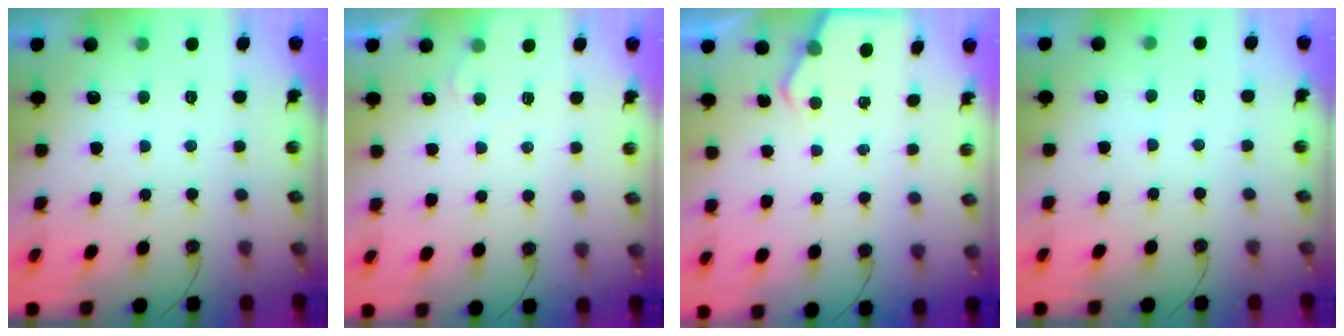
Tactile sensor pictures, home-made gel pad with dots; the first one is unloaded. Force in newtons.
{"total": 4.4, "press": 4.4, "slide": 0.6}
{"total": 2.6, "press": 2.5, "slide": 0.4}
{"total": 2.7, "press": 2.7, "slide": 0.5}